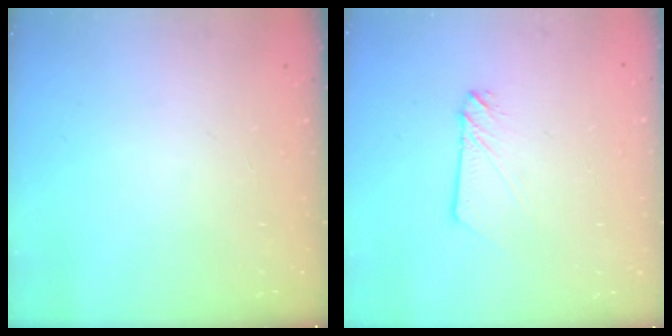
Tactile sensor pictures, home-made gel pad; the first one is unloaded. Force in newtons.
{"total": 2.9, "press": 2.9, "slide": 0.4}